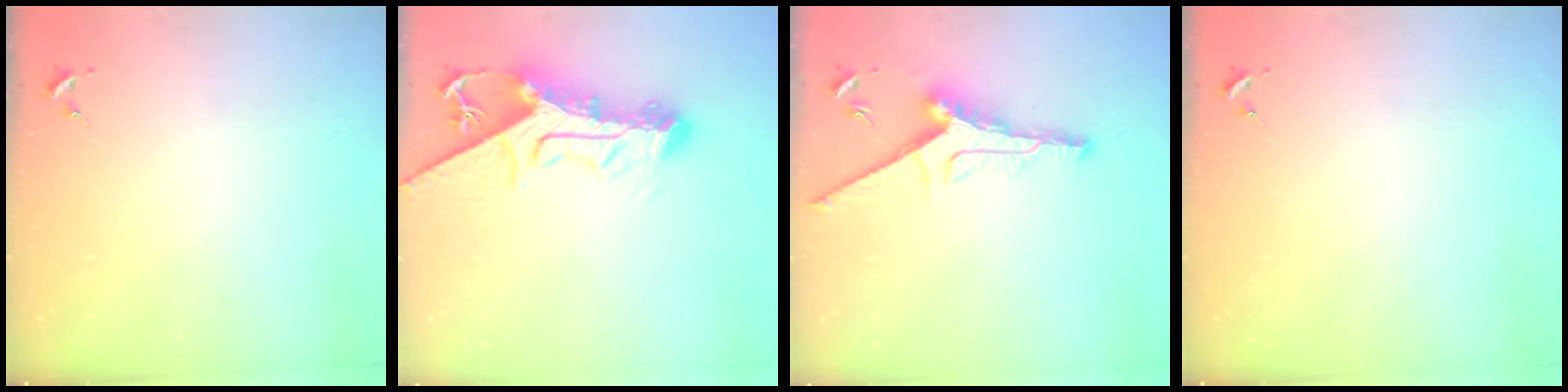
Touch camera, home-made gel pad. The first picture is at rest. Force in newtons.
{"total": 17.2, "press": 17.1, "slide": 1.6}
{"total": 12.7, "press": 12.7, "slide": 1.0}
{"total": 0.0}